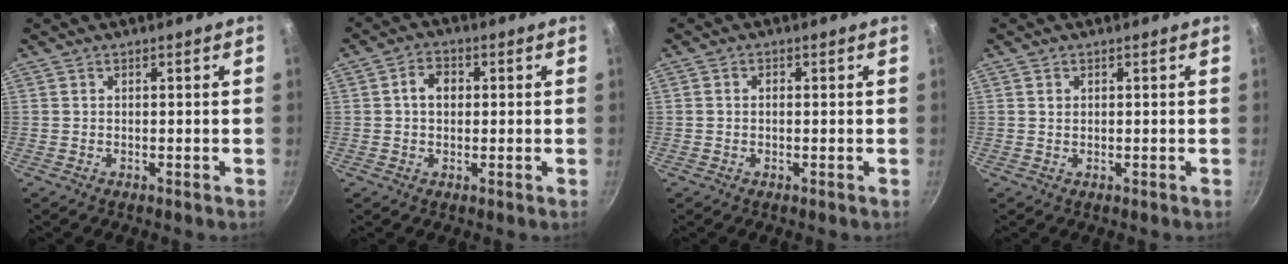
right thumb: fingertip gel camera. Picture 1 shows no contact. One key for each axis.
{"total": 4.5, "fx": 0.6, "fy": 3.4, "fz": 2.9, "tx": -0.032, "ty": 0.011, "tz": 0.002}
{"total": 1.1, "fx": 0.0, "fy": 0.9, "fz": 0.7, "tx": -0.012, "ty": 0.006, "tz": -0.002}
{"total": 1.1, "fx": 0.4, "fy": 0.9, "fz": 0.5, "tx": -0.008, "ty": 0.001, "tz": 0.007}